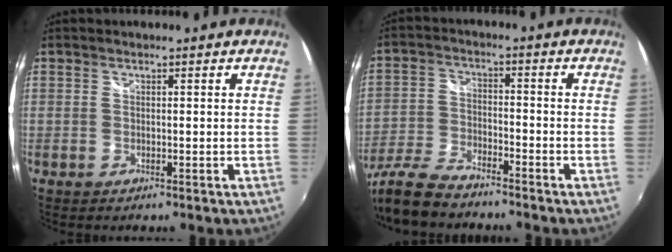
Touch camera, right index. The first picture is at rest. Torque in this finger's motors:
{"motor_torque": [0.02, -0.16, 0.01, 0.00]}